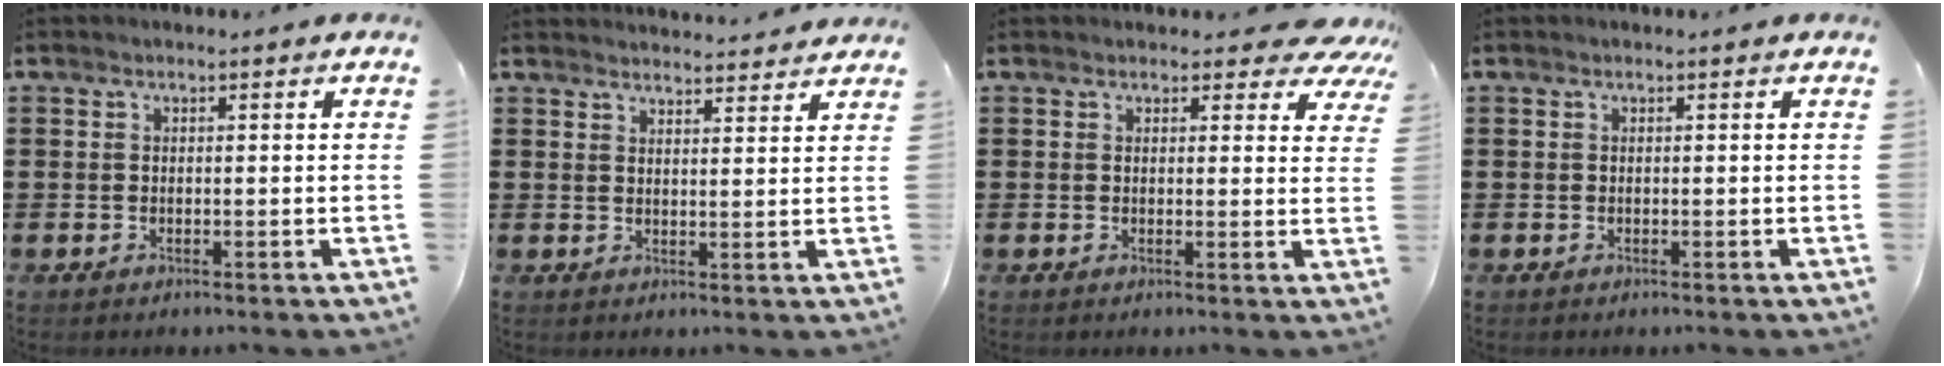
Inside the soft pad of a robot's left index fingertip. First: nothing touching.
{"total": 2.7, "force": [2.7, -0.1, -0.1], "torque": [-0.008, -0.011, 0.051]}
{"total": 3.4, "force": [2.7, 1.3, 1.6], "torque": [-0.017, -0.012, 0.043]}
{"total": 0.0}